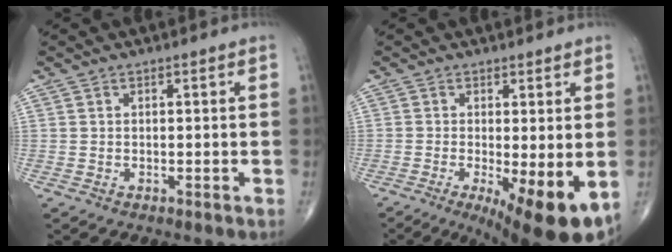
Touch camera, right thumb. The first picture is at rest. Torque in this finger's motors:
{"motor_torque": [0.21, 1.74, 0.14, -0.32, 0.09]}